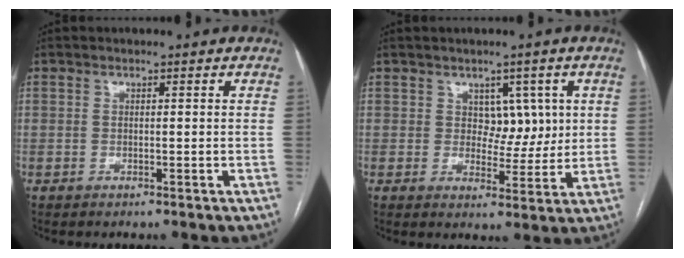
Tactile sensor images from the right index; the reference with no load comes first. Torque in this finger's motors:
{"motor_torque": [-0.05, 0.09, 0.08, 0.00]}